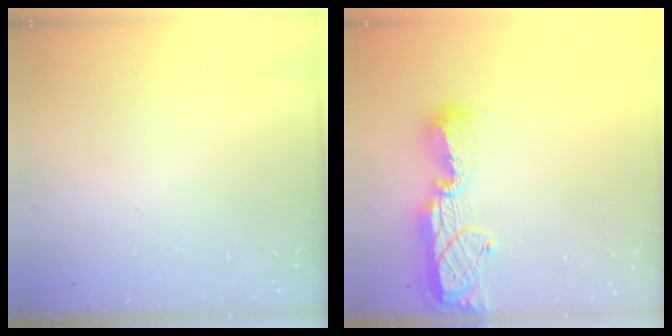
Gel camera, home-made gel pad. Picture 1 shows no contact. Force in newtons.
{"total": 12.5, "press": 12.4, "slide": 1.0}